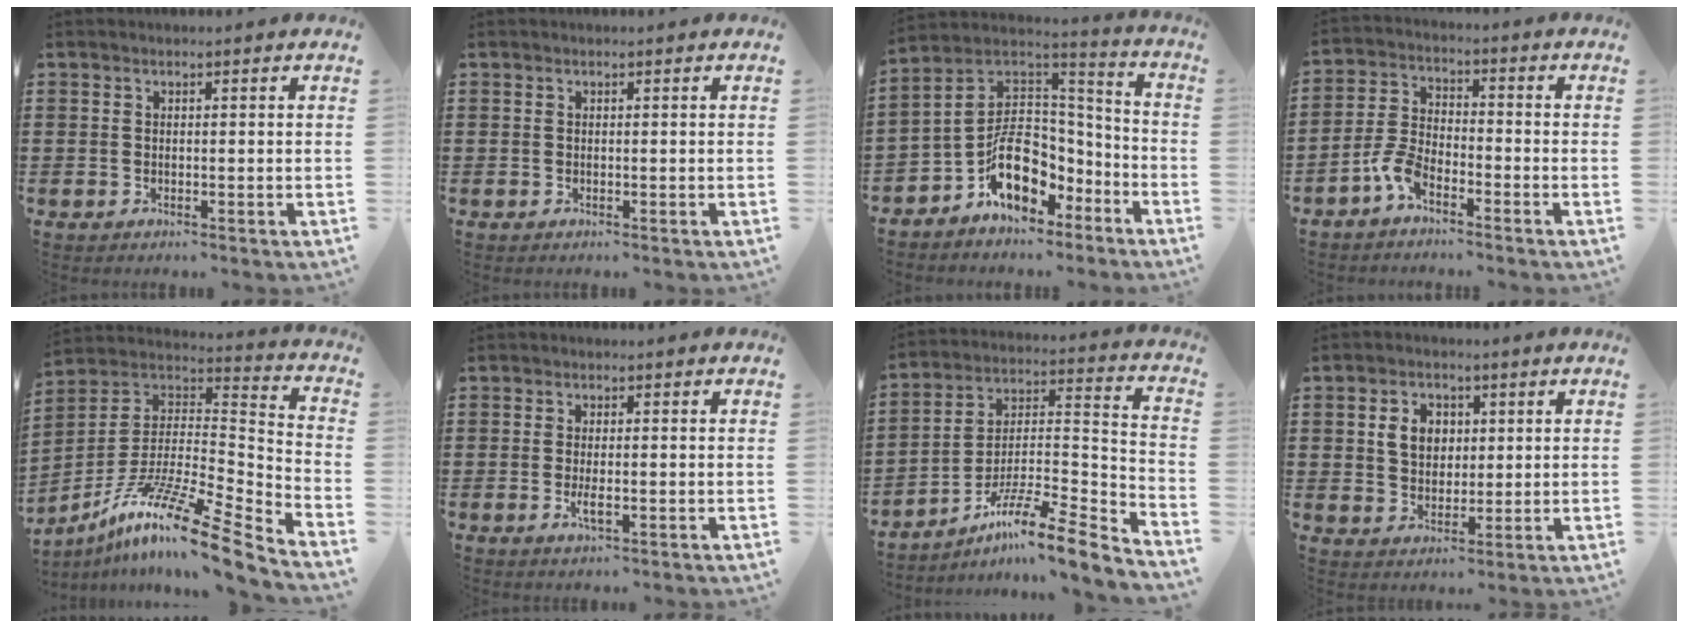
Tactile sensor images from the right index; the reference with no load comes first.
{"total": 0.0}
{"total": 10.7, "force": [-5.0, 7.1, 6.4], "torque": [-0.127, 0.008, -0.091]}
{"total": 5.1, "force": [-3.6, 2.0, 3.0], "torque": [-0.089, 0.000, -0.077]}
{"total": 14.3, "force": [-10.0, 1.4, 10.1], "torque": [-0.190, 0.010, -0.186]}
{"total": 2.7, "force": [-0.7, 0.8, 2.4], "torque": [-0.057, -0.006, -0.017]}
{"total": 9.5, "force": [-7.3, 0.9, 6.0], "torque": [-0.098, 0.002, -0.145]}
{"total": 5.0, "force": [1.2, 4.0, 2.8], "torque": [-0.069, 0.016, 0.019]}